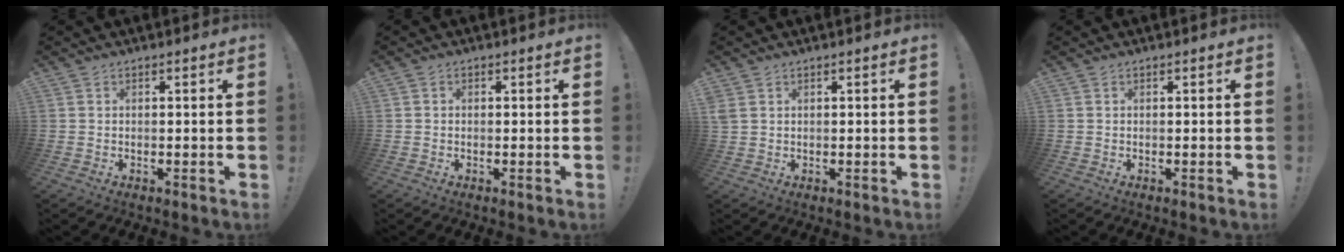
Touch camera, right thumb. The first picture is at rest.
{"total": 0.6, "force": [-0.3, 0.5, 0.2], "torque": [-0.005, 0.003, -0.005]}
{"total": 2.2, "force": [0.9, 1.4, 1.4], "torque": [-0.029, 0.004, 0.020]}
{"total": 0.0}